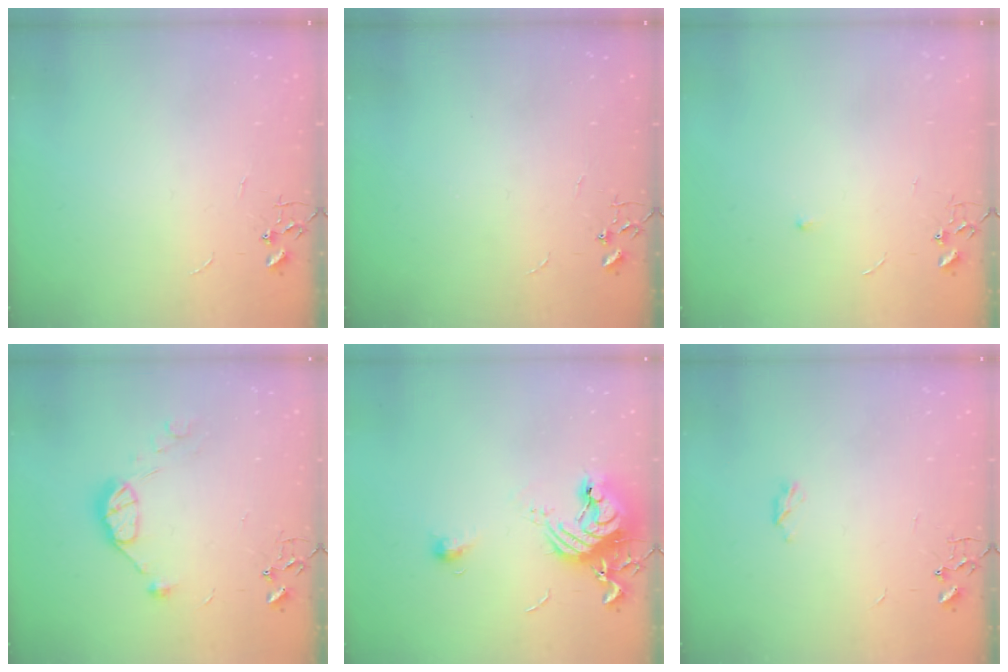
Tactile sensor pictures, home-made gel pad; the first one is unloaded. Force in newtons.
{"total": 0.0}
{"total": 4.7, "press": 4.7, "slide": 0.6}
{"total": 9.0, "press": 9.0, "slide": 0.3}
{"total": 14.3, "press": 14.2, "slide": 1.4}
{"total": 3.9, "press": 3.9, "slide": 0.7}